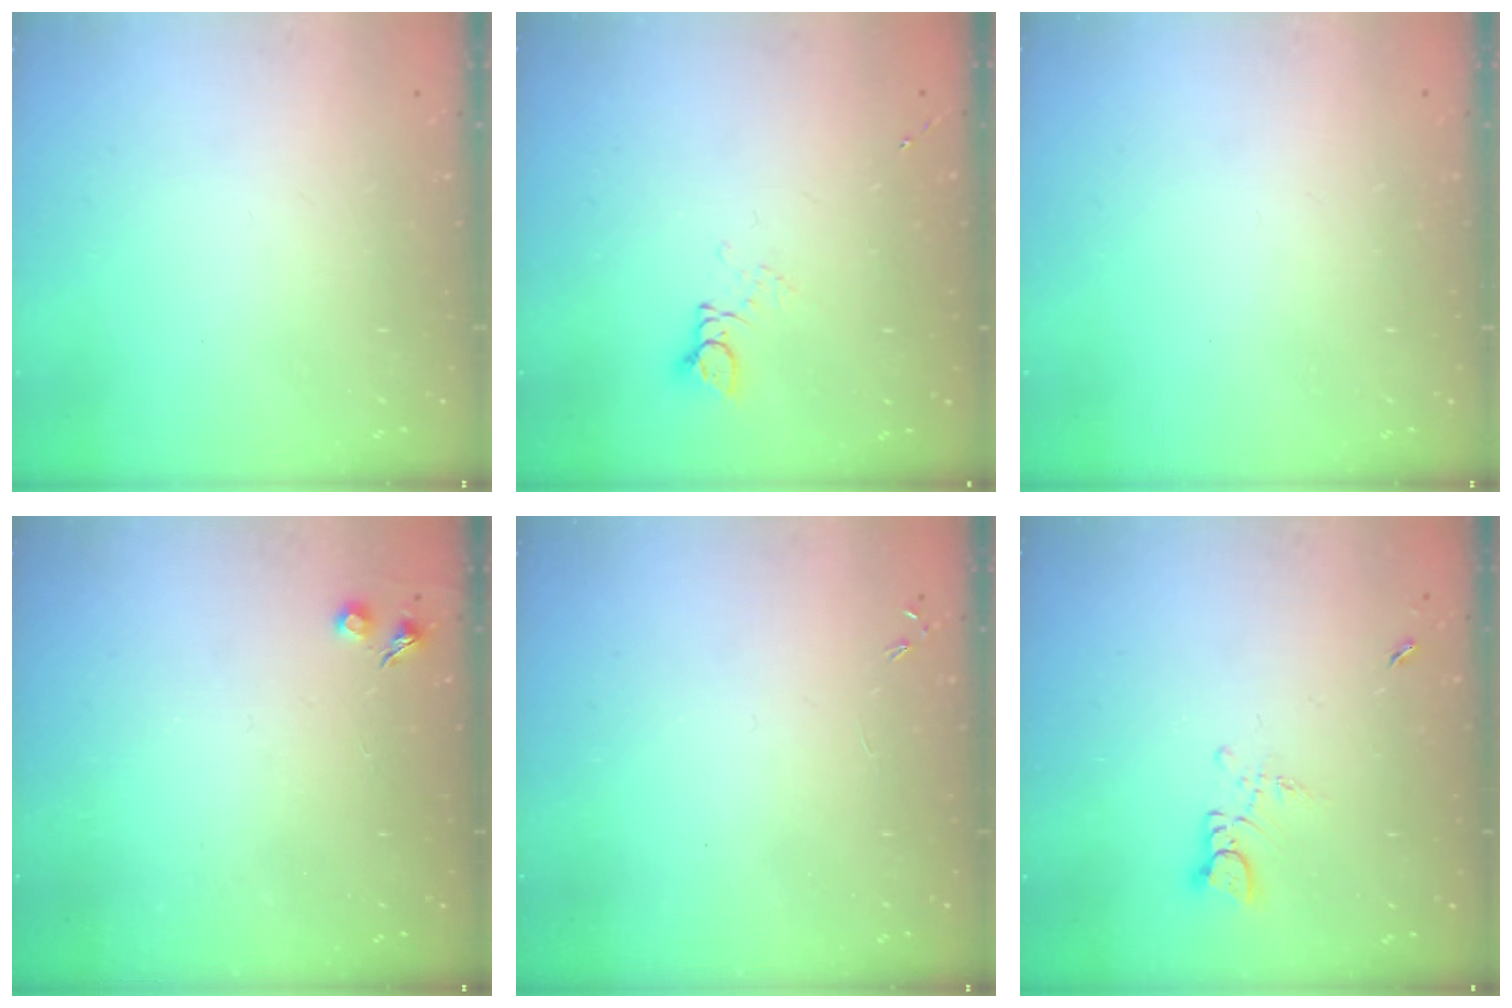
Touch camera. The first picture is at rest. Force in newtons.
{"total": 2.8, "press": 2.8, "slide": 0.2}
{"total": 0.0}
{"total": 2.3, "press": 2.3, "slide": 0.4}
{"total": 0.0}
{"total": 2.7, "press": 2.7, "slide": 0.2}